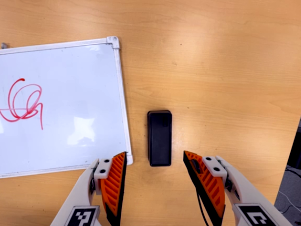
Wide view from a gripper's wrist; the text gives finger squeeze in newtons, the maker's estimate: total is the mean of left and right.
{"total": 0.0}